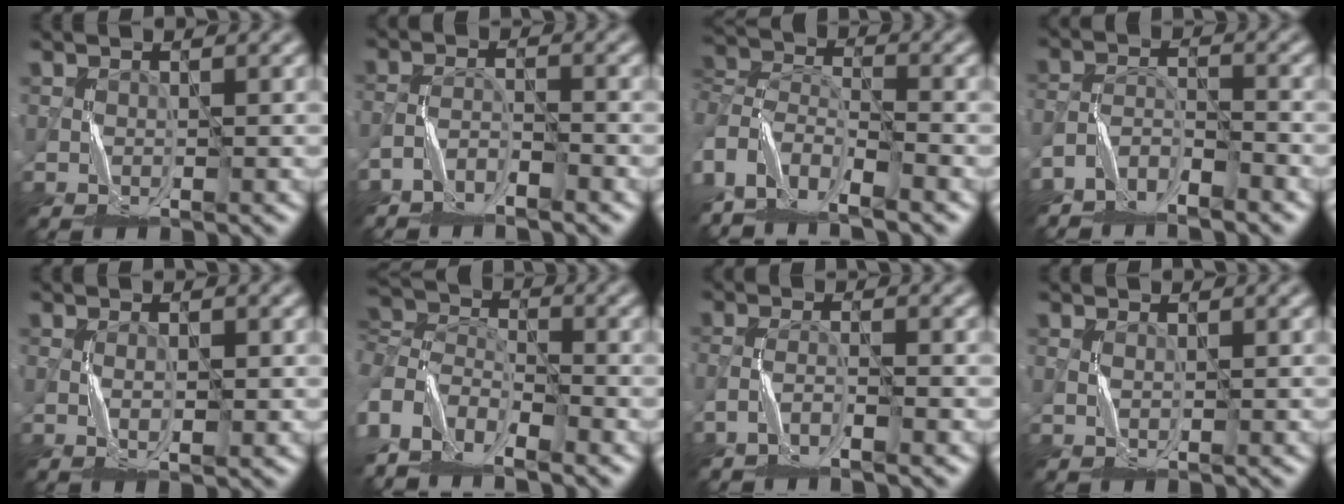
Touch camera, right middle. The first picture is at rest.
{"total": 2.4, "force": [-2.4, 0.2, 0.1], "torque": [-0.004, 0.009, -0.051]}
{"total": 6.4, "force": [-5.0, 2.7, 3.1], "torque": [-0.057, 0.007, -0.101]}
{"total": 3.6, "force": [-3.5, 0.6, 0.3], "torque": [-0.007, 0.007, -0.076]}
{"total": 1.0, "force": [-0.4, 0.3, 0.9], "torque": [-0.017, 0.003, -0.008]}
{"total": 5.8, "force": [-3.8, 3.2, 2.8], "torque": [-0.054, 0.010, -0.089]}
{"total": 1.9, "force": [-1.8, -0.1, 0.6], "torque": [-0.015, 0.009, -0.042]}
{"total": 0.0}